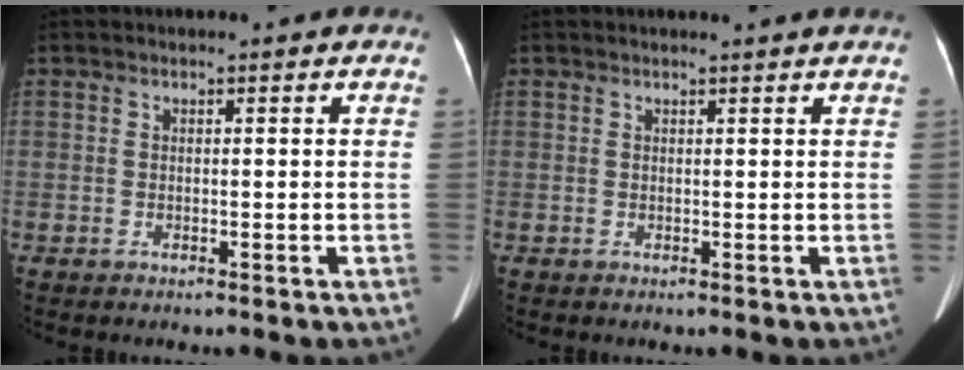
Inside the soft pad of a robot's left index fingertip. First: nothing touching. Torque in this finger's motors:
{"motor_torque": [0.01, -0.36, 0.00, -0.01]}